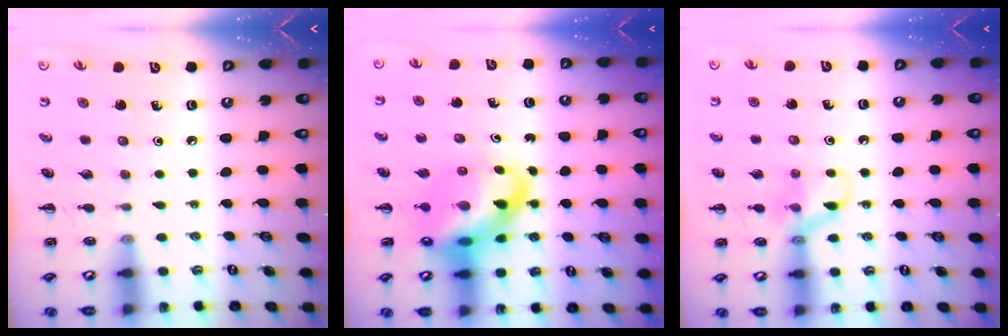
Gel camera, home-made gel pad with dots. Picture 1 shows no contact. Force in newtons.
{"total": 14.5, "press": 13.9, "slide": 4.0}
{"total": 9.9, "press": 9.9, "slide": 1.1}